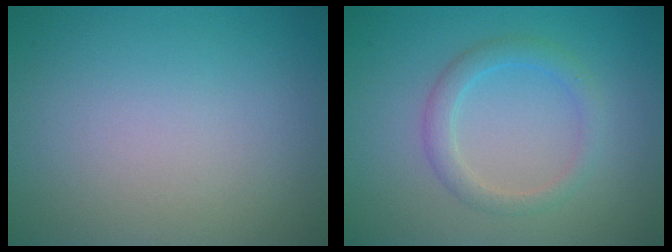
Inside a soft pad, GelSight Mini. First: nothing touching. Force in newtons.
{"total": 2.3, "press": 2.3, "slide": 0.1}